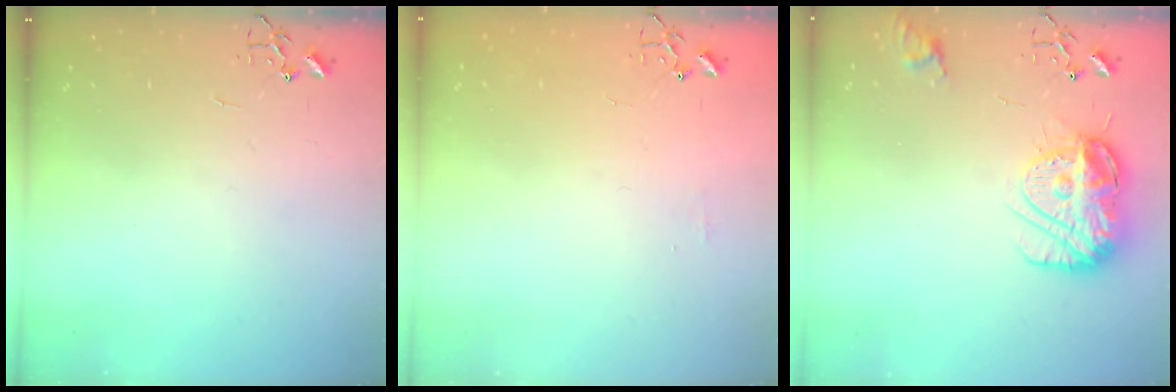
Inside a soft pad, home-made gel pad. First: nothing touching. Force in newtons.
{"total": 3.9, "press": 3.8, "slide": 0.6}
{"total": 14.7, "press": 14.7, "slide": 1.0}